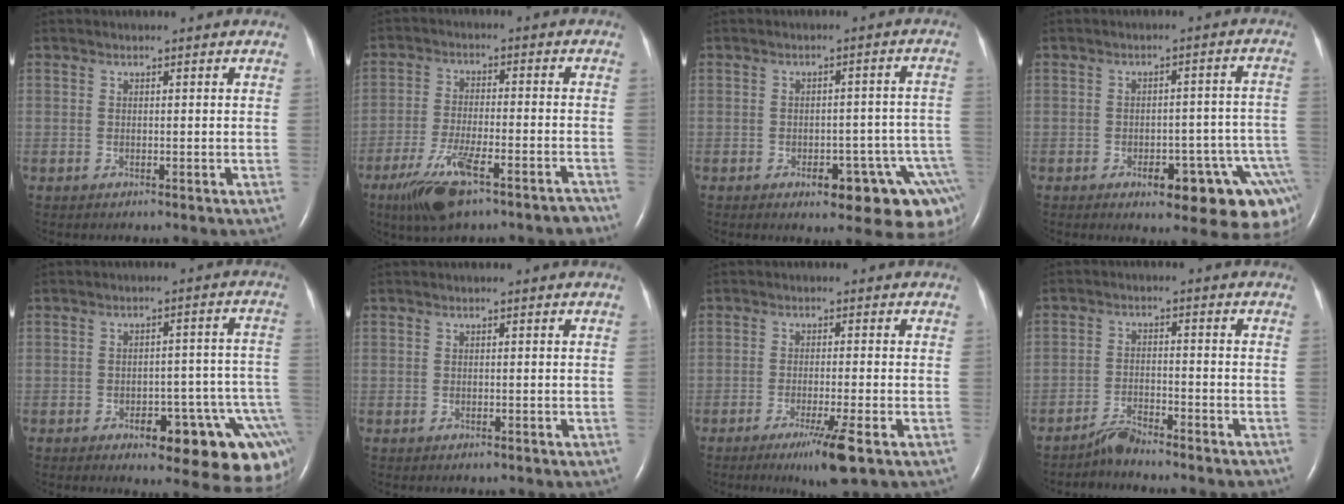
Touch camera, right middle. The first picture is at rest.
{"total": 11.3, "force": [-7.9, 2.1, 7.8], "torque": [-0.138, -0.014, -0.132]}
{"total": 13.3, "force": [-7.6, 4.7, 9.9], "torque": [-0.035, 0.028, -0.084]}
{"total": 15.3, "force": [-8.5, 5.0, 11.7], "torque": [-0.048, 0.033, -0.096]}
{"total": 16.3, "force": [-9.0, 5.1, 12.6], "torque": [-0.053, 0.038, -0.103]}
{"total": 0.0}
{"total": 5.6, "force": [-3.1, -0.4, 4.7], "torque": [-0.084, -0.018, -0.052]}
{"total": 3.9, "force": [-3.8, 0.2, 1.0], "torque": [-0.023, -0.011, -0.067]}